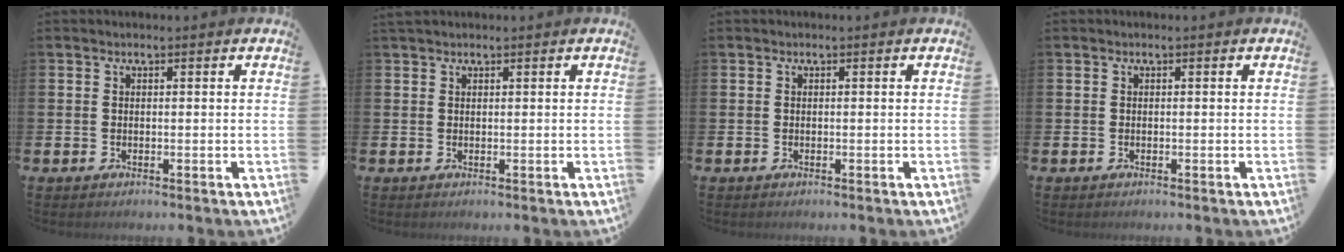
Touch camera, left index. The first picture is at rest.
{"total": 1.0, "force": [0.9, 0.3, 0.2], "torque": [0.006, -0.001, 0.015]}
{"total": 0.0}
{"total": 0.0}